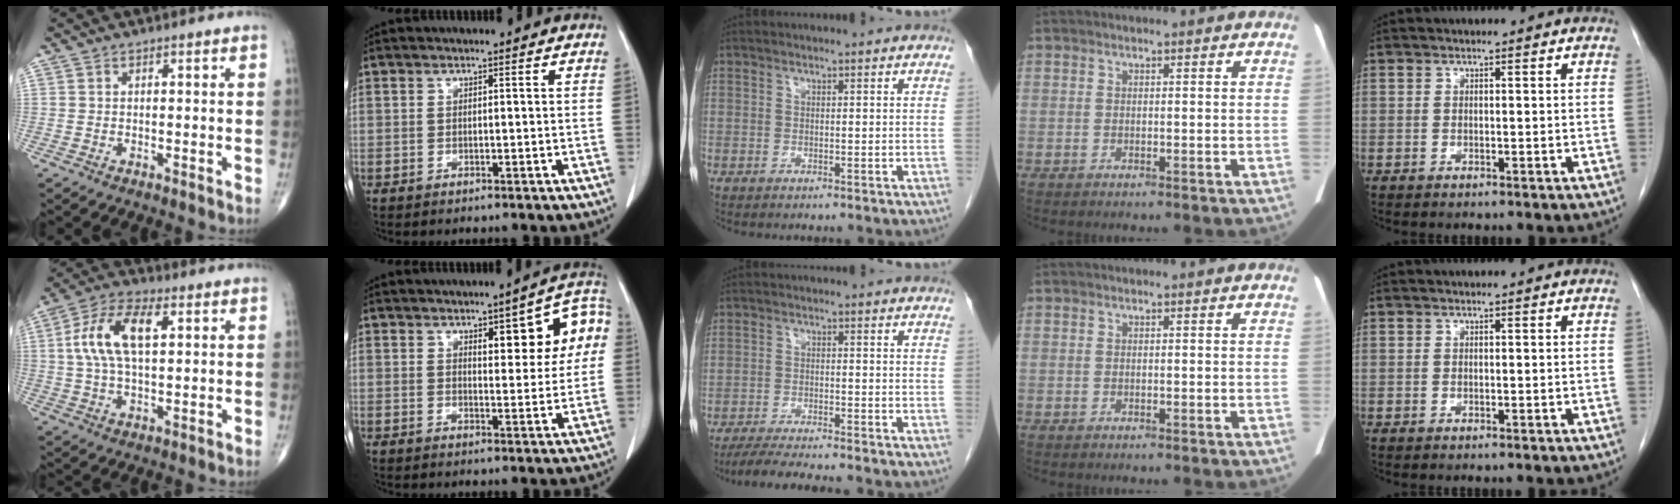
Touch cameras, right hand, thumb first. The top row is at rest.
{"thumb": {"total": 12.0, "force": [2.7, 5.8, 10.2], "torque": [-0.205, 0.017, 0.047]}, "index": {"total": 10.0, "force": [3.3, 3.0, 8.9], "torque": [-0.105, 0.022, 0.041]}, "middle": {"total": 8.1, "force": [-7.2, -0.1, 3.6], "torque": [-0.058, -0.021, -0.118]}}